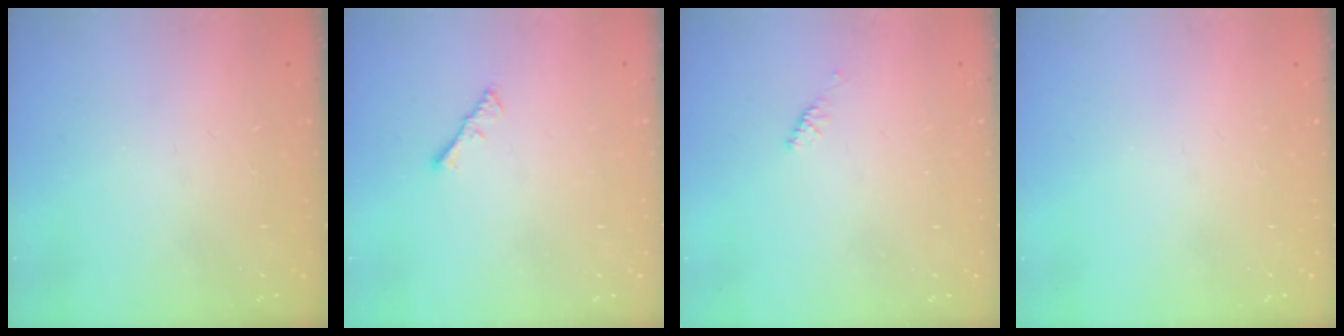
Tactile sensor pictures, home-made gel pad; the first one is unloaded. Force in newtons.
{"total": 1.3, "press": 1.2, "slide": 0.4}
{"total": 2.4, "press": 2.3, "slide": 0.7}
{"total": 0.0}